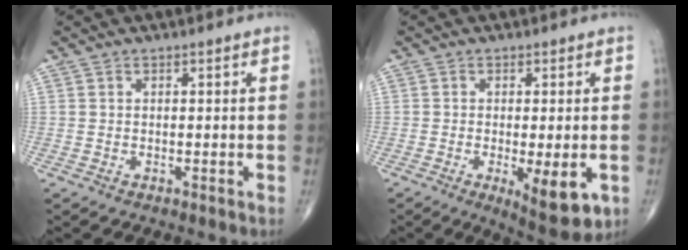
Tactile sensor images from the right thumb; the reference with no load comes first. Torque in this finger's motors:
{"motor_torque": [-0.18, 0.44, 0.16, 0.07, 0.05]}